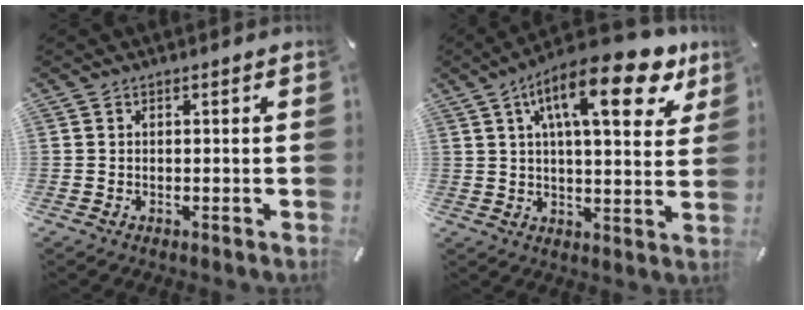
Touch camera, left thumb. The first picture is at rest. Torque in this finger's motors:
{"motor_torque": [2.41, 2.60, 1.58, -1.18, 0.60]}